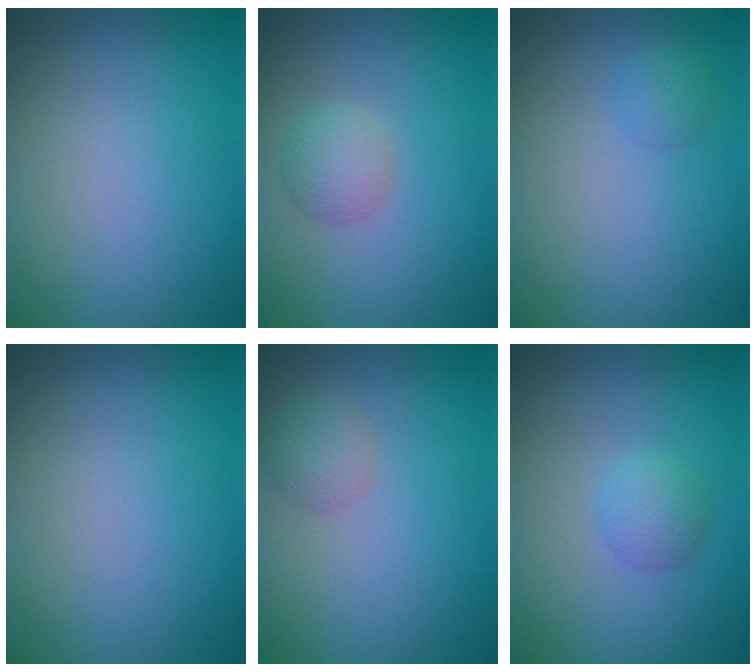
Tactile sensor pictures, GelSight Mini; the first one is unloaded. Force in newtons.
{"total": 2.1, "press": 2.1, "slide": 0.0}
{"total": 1.3, "press": 1.2, "slide": 0.1}
{"total": 0.0}
{"total": 1.7, "press": 1.7, "slide": 0.1}
{"total": 1.7, "press": 1.7, "slide": 0.0}